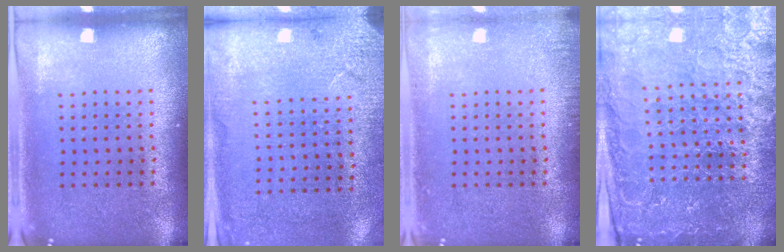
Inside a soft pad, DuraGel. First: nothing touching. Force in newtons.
{"total": 2.6, "press": 2.3, "slide": 1.0}
{"total": 1.2, "press": 1.1, "slide": 0.2}
{"total": 5.0, "press": 4.6, "slide": 1.8}